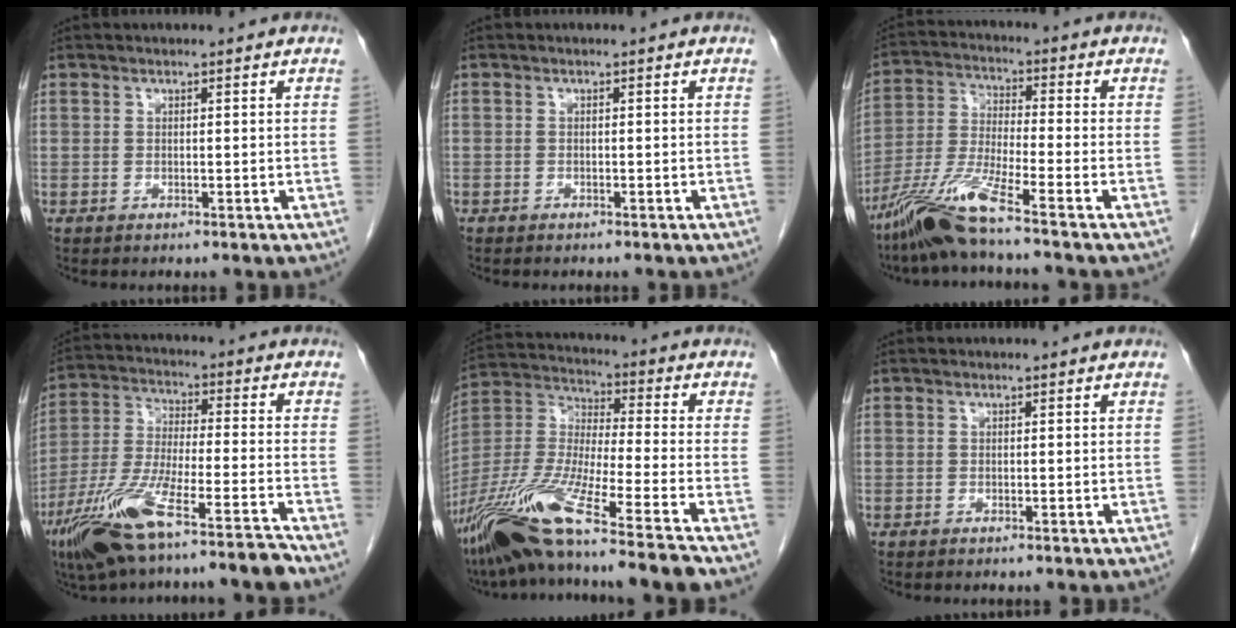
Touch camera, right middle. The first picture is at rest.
{"total": 0.6, "force": [-0.5, 0.3, 0.2], "torque": [-0.005, 0.001, -0.006]}
{"total": 9.6, "force": [-7.1, -0.9, 6.4], "torque": [-0.139, -0.024, -0.143]}
{"total": 14.6, "force": [-10.7, 0.6, 10.0], "torque": [-0.201, -0.019, -0.194]}
{"total": 19.4, "force": [-14.3, -0.5, 13.0], "torque": [-0.292, -0.045, -0.271]}
{"total": 0.0}